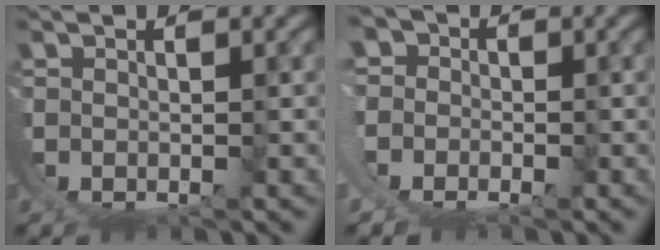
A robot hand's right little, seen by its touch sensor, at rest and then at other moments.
{"total": 5.9, "force": [2.1, 5.1, 2.1], "torque": [-0.051, -0.001, 0.020]}